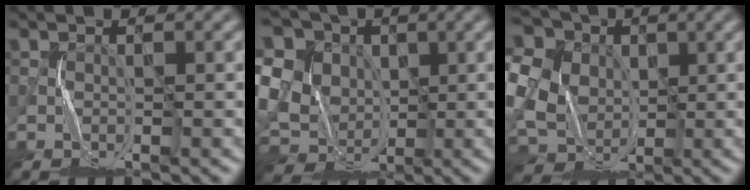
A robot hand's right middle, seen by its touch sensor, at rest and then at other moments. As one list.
[{"total": 14.3, "force": [2.0, 12.6, 6.5], "torque": [-0.189, 0.026, 0.027]}, {"total": 16.0, "force": [3.5, 13.1, 8.3], "torque": [-0.212, 0.032, 0.038]}]